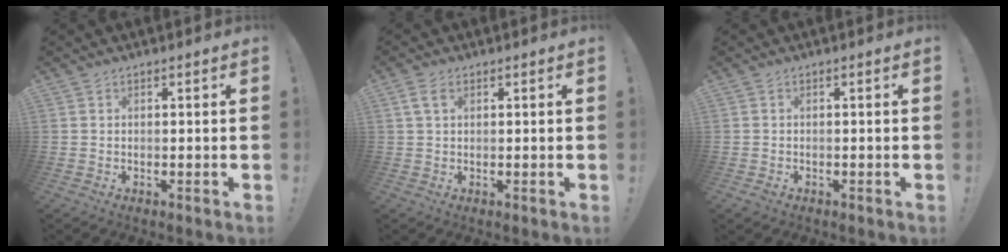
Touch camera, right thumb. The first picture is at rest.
{"total": 3.6, "force": [1.5, 1.9, 2.7], "torque": [-0.051, 0.004, 0.028]}
{"total": 1.3, "force": [-0.9, 0.8, 0.5], "torque": [-0.007, 0.005, -0.015]}